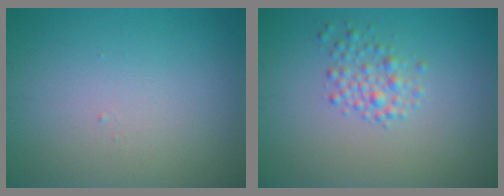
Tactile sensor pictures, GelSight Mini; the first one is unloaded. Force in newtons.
{"total": 2.1, "press": 2.1, "slide": 0.1}